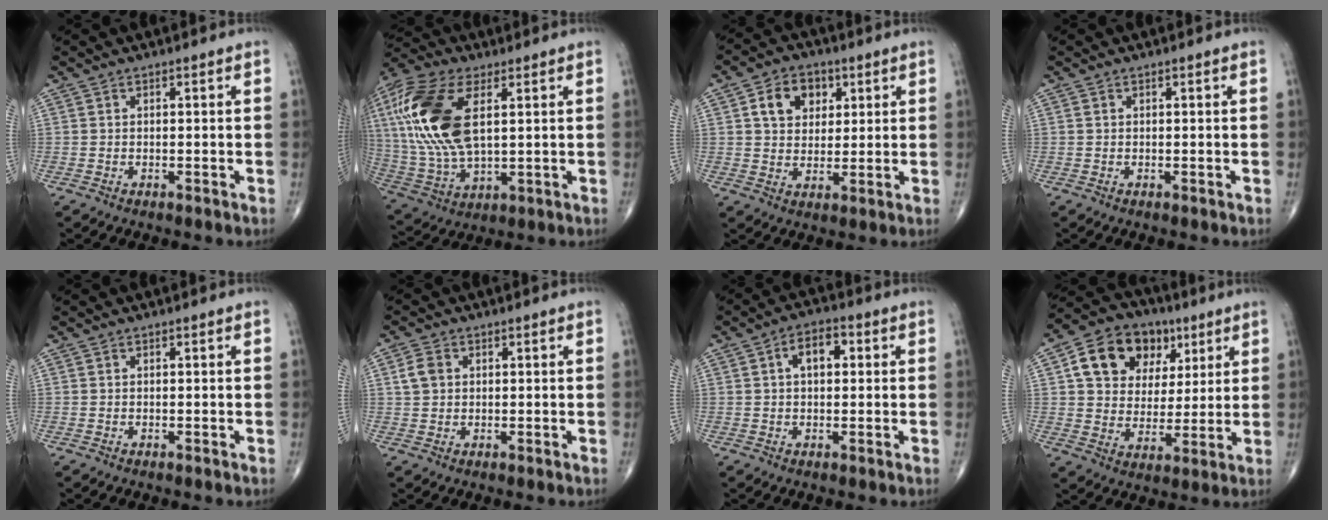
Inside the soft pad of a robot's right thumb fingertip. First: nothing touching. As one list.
[{"total": 21.9, "force": [5.3, 11.0, 18.2], "torque": [-0.401, -0.008, 0.097]}, {"total": 8.4, "force": [3.0, 6.3, 4.6], "torque": [-0.042, -0.005, 0.048]}, {"total": 0.0}, {"total": 0.0}, {"total": 3.5, "force": [0.8, 2.7, 2.0], "torque": [-0.034, 0.004, 0.015]}, {"total": 5.9, "force": [1.2, 3.4, 4.6], "torque": [-0.066, 0.015, 0.014]}, {"total": 15.5, "force": [6.0, 11.9, 8.0], "torque": [-0.097, -0.001, 0.099]}]